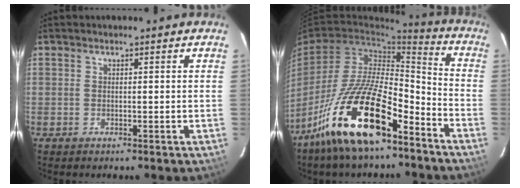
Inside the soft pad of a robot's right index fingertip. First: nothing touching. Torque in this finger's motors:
{"motor_torque": [1.25, -0.89, 1.05, 0.21]}